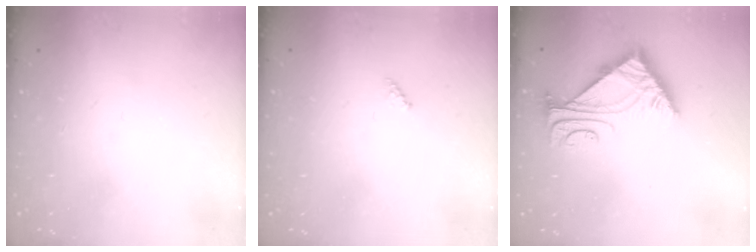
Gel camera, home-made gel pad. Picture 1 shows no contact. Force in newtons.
{"total": 2.0, "press": 2.0, "slide": 0.2}
{"total": 5.6, "press": 5.5, "slide": 0.8}